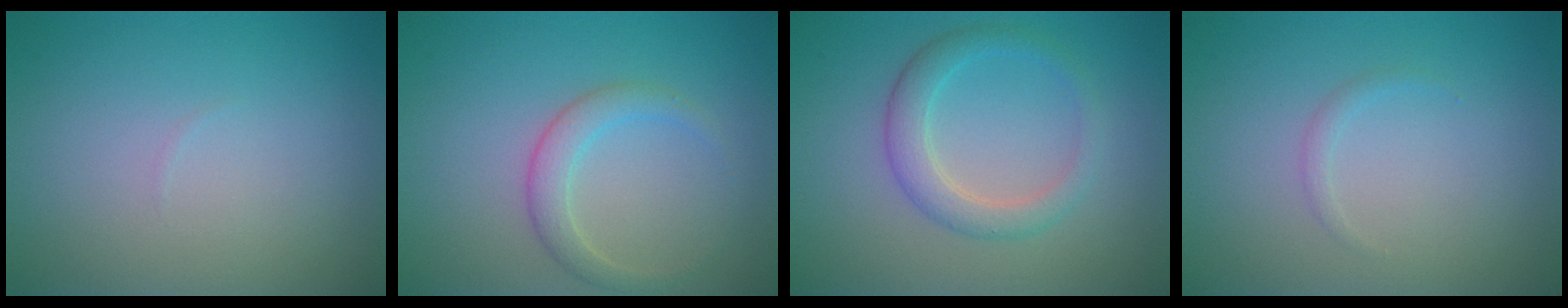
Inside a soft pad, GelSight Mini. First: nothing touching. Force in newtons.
{"total": 2.3, "press": 2.3, "slide": 0.1}
{"total": 3.0, "press": 3.0, "slide": 0.1}
{"total": 0.6, "press": 0.6, "slide": 0.1}